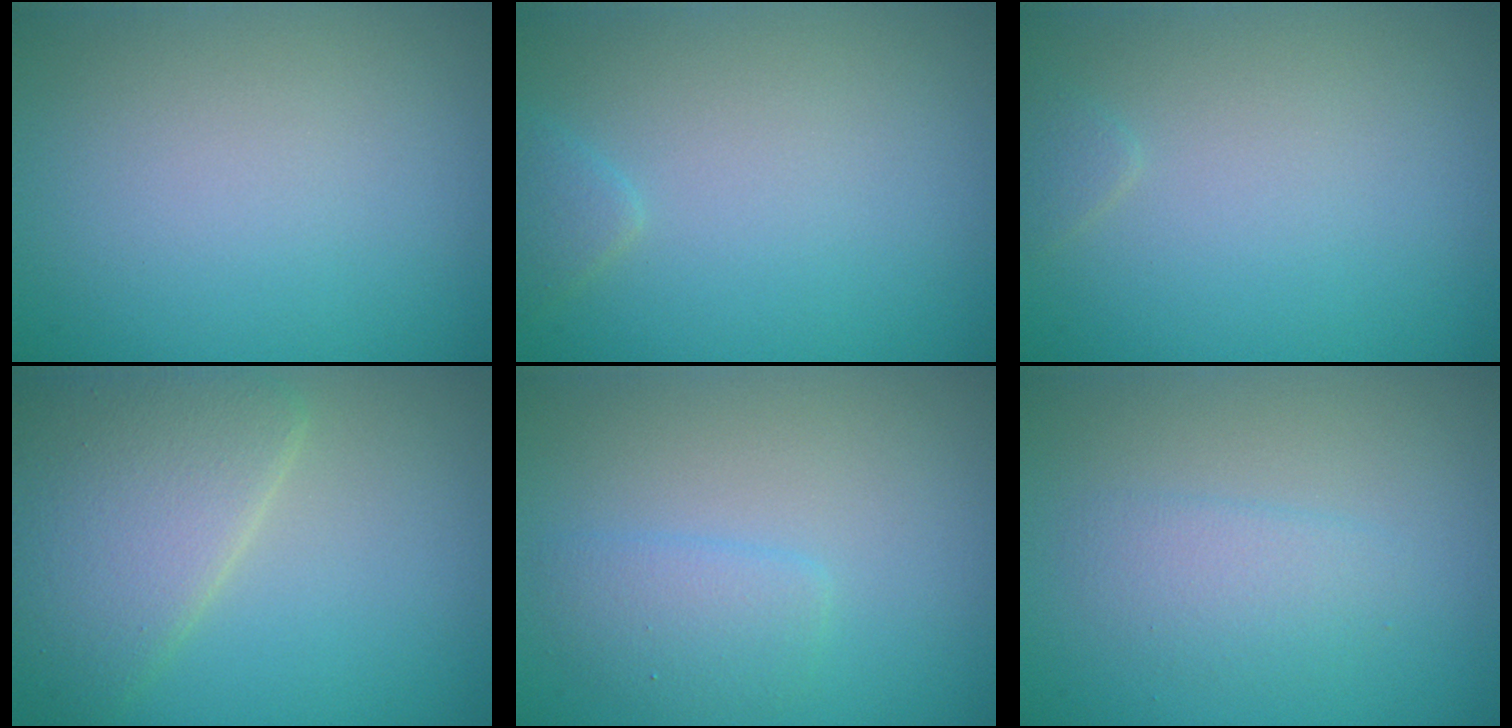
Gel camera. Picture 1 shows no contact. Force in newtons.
{"total": 1.1, "press": 1.1, "slide": 0.1}
{"total": 0.7, "press": 0.7, "slide": 0.0}
{"total": 6.0, "press": 6.0, "slide": 0.2}
{"total": 1.9, "press": 1.9, "slide": 0.1}
{"total": 1.8, "press": 1.8, "slide": 0.1}